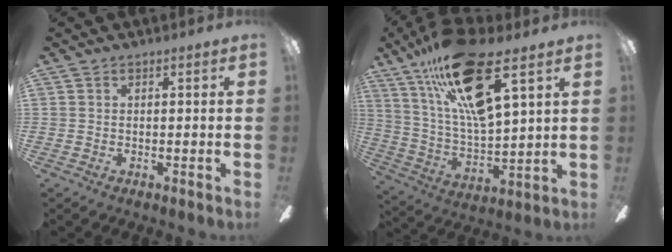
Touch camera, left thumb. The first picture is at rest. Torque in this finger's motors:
{"motor_torque": [2.45, 2.13, 2.02, -0.75, 0.19]}